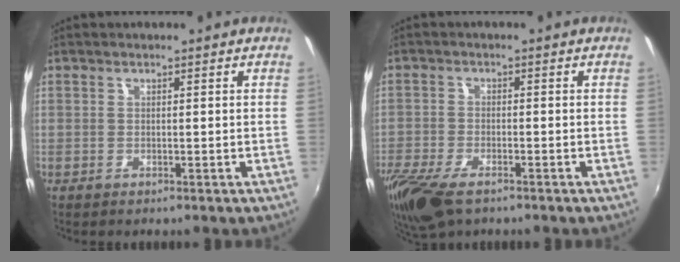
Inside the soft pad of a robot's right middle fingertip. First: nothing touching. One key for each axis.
{"total": 11.7, "fx": -8.0, "fy": 4.7, "fz": 7.1, "tx": -0.177, "ty": -0.046, "tz": -0.151}